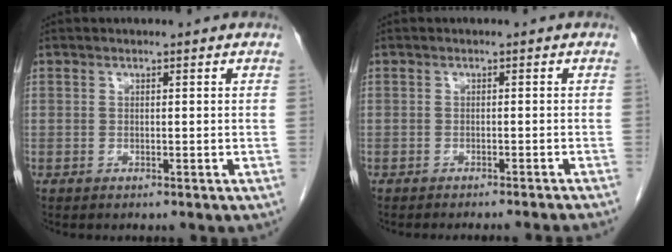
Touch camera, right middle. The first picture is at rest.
{"total": 8.0, "force": [-7.5, -0.8, 2.7], "torque": [-0.019, -0.020, -0.086]}